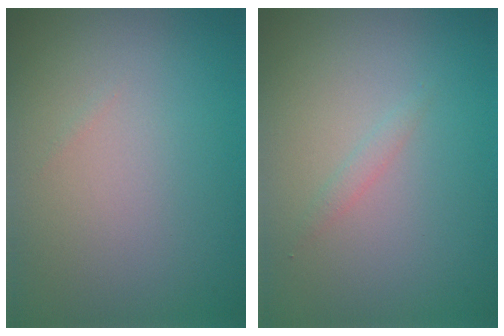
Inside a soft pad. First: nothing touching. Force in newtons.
{"total": 0.7, "press": 0.7, "slide": 0.1}